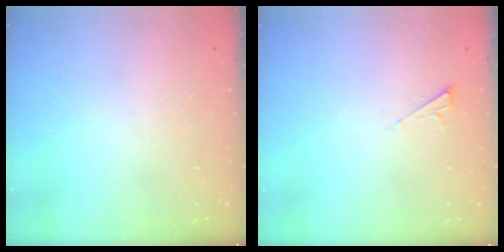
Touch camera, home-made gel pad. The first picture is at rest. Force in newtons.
{"total": 2.3, "press": 2.2, "slide": 0.4}